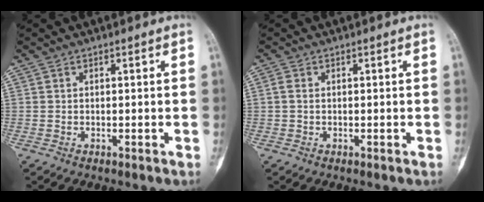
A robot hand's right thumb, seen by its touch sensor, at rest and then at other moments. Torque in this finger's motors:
{"motor_torque": [-0.15, -0.23, 0.28, -0.06, -0.10]}